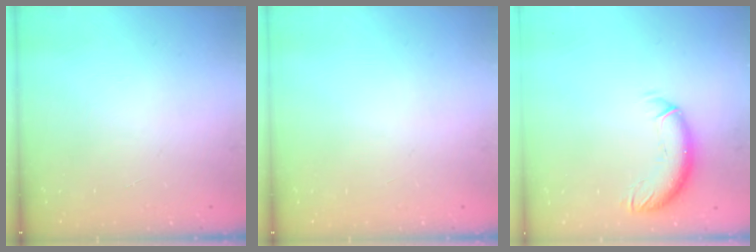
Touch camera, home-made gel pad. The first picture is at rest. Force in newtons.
{"total": 0.0}
{"total": 10.0, "press": 9.9, "slide": 1.9}